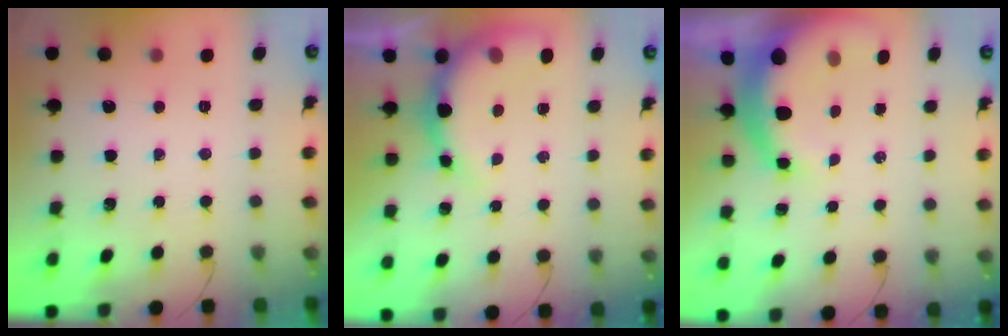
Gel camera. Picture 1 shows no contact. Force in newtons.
{"total": 10.1, "press": 10.0, "slide": 1.3}
{"total": 8.1, "press": 8.0, "slide": 1.3}